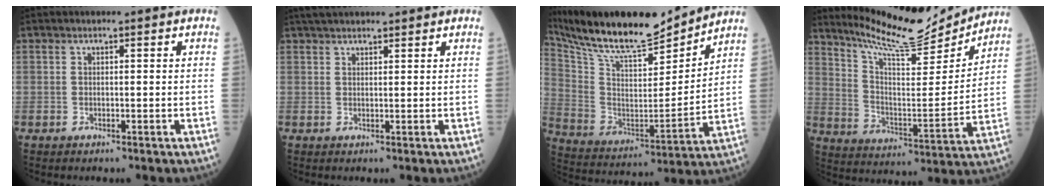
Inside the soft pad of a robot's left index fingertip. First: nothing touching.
{"total": 7.0, "force": [6.2, 1.2, 3.0], "torque": [-0.045, 0.039, 0.095]}
{"total": 21.7, "force": [19.5, 2.9, 9.1], "torque": [-0.184, -0.002, 0.331]}
{"total": 15.9, "force": [15.2, 1.1, 4.7], "torque": [-0.094, -0.024, 0.244]}